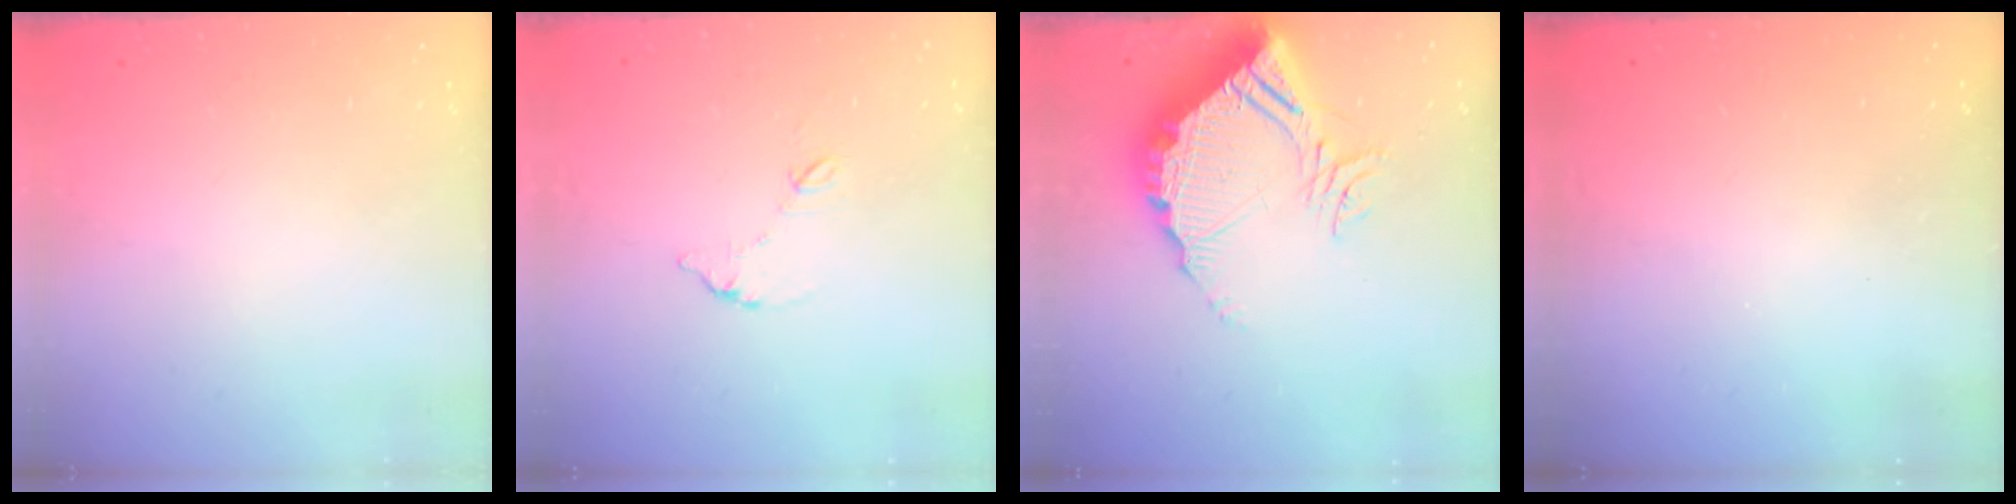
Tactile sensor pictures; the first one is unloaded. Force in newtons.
{"total": 6.3, "press": 6.3, "slide": 0.4}
{"total": 15.8, "press": 15.7, "slide": 1.4}
{"total": 3.2, "press": 3.2, "slide": 0.1}